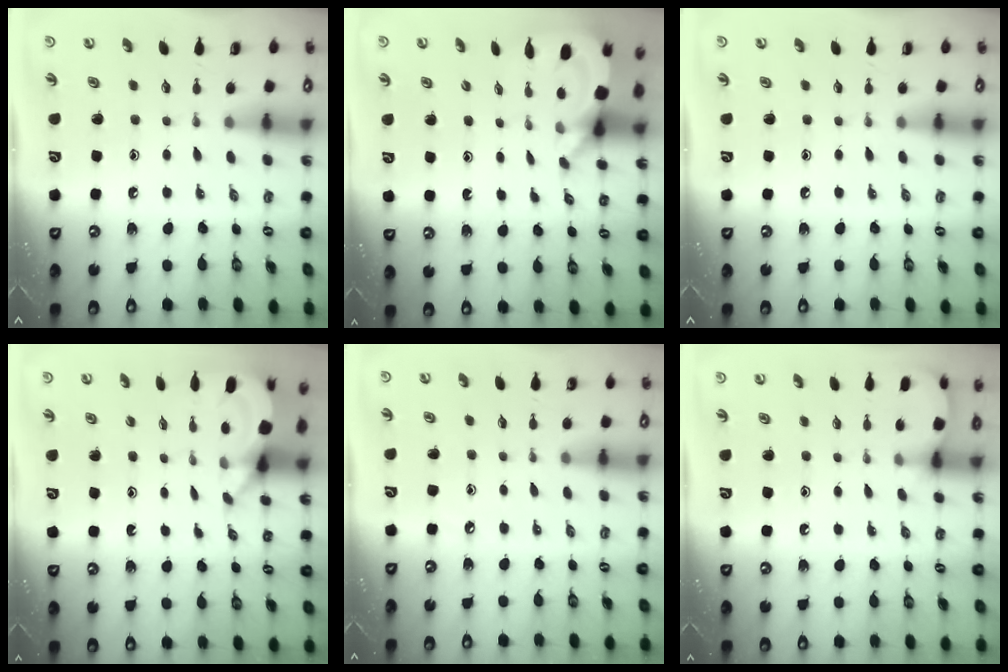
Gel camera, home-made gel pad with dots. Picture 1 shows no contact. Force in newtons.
{"total": 3.9, "press": 3.9, "slide": 0.2}
{"total": 0.0}
{"total": 3.6, "press": 3.6, "slide": 0.3}
{"total": 2.4, "press": 2.4, "slide": 0.3}
{"total": 3.5, "press": 3.5, "slide": 0.5}